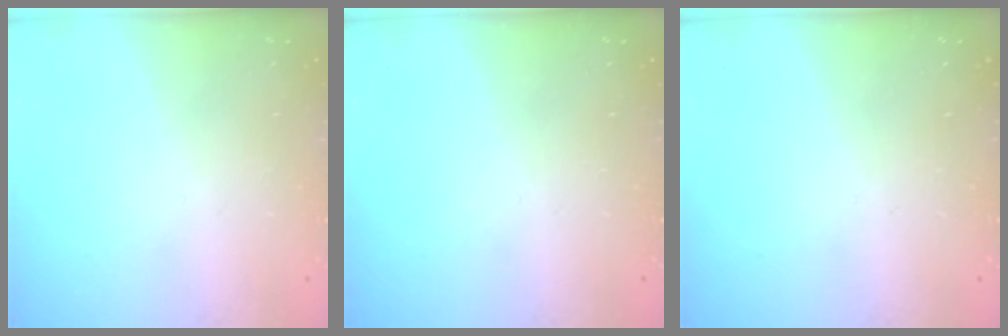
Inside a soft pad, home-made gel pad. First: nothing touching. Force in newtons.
{"total": 0.0}
{"total": 0.0}